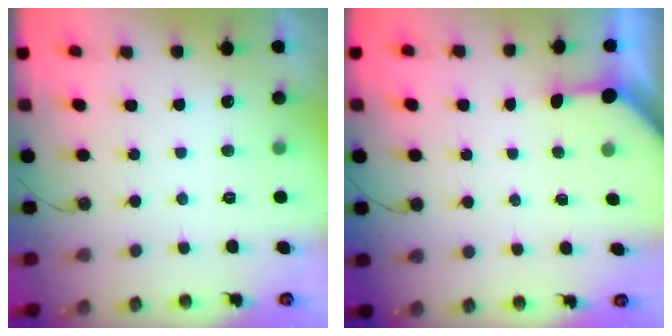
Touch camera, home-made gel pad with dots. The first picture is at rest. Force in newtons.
{"total": 2.8, "press": 2.8, "slide": 0.3}